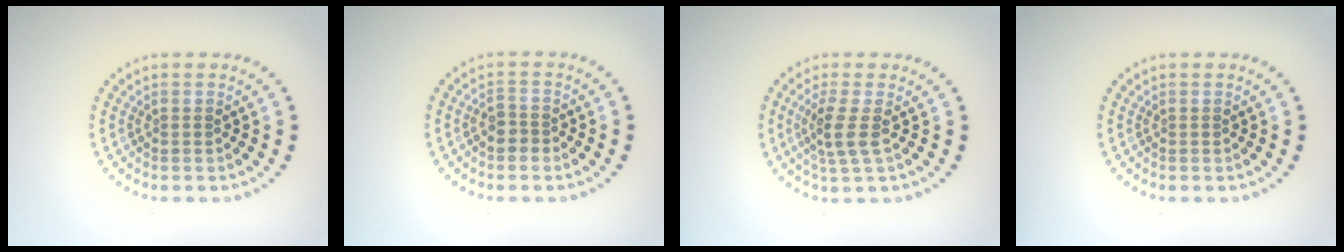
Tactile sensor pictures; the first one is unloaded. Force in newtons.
{"total": 1.3, "press": 1.2, "slide": 0.7}
{"total": 2.5, "press": 2.0, "slide": 1.6}
{"total": 0.0}